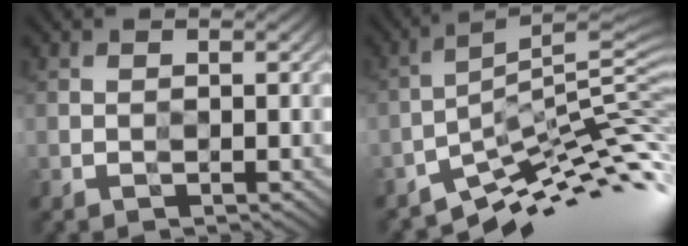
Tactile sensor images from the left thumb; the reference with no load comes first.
{"total": 10.9, "force": [-6.5, 2.2, 8.4], "torque": [-0.139, 0.004, -0.117]}